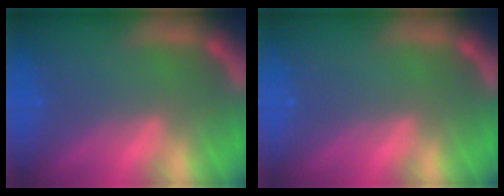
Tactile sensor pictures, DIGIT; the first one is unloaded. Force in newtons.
{"total": 0.0}